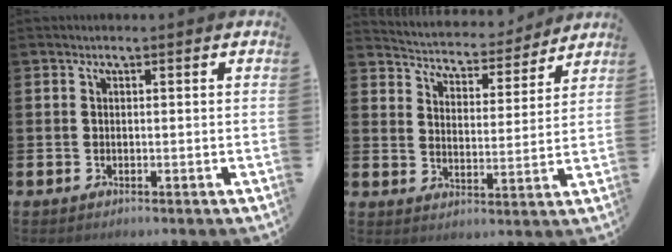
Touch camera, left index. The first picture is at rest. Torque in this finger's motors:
{"motor_torque": [1.00, -1.14, 0.35, 0.06]}